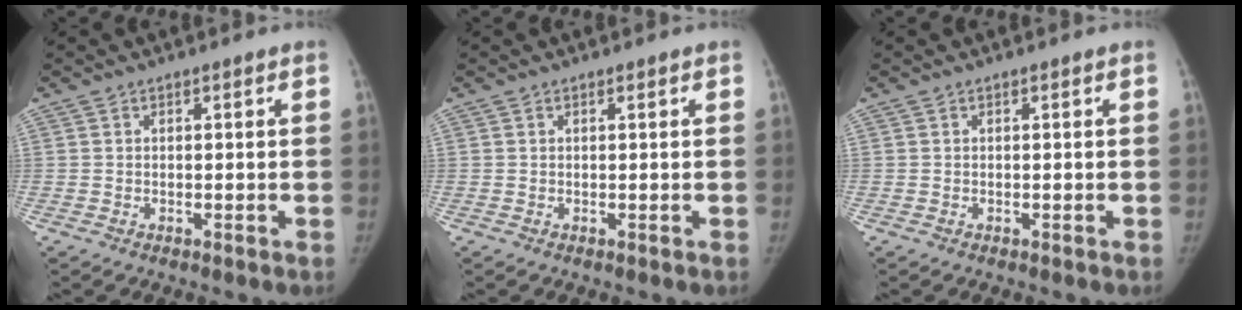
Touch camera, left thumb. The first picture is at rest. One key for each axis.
{"total": 0.0}
{"total": 0.0}